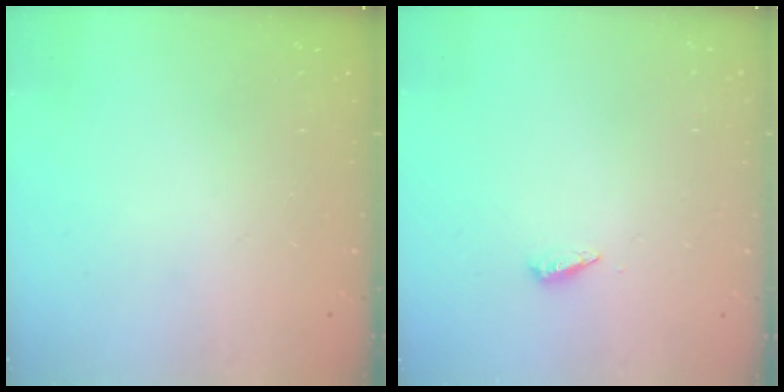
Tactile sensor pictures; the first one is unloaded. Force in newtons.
{"total": 2.9, "press": 2.9, "slide": 0.3}